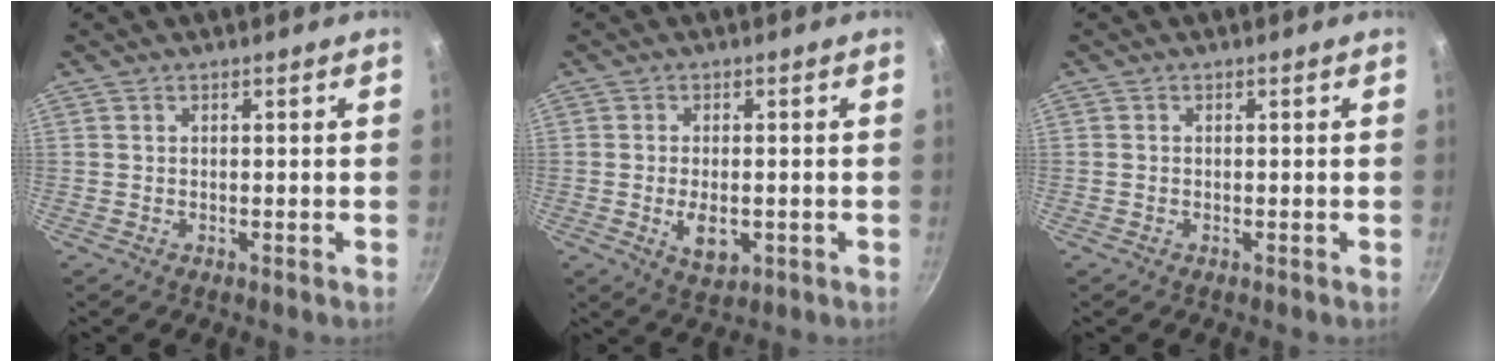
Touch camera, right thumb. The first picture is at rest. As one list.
[{"total": 5.5, "force": [-1.2, 3.0, 4.5], "torque": [-0.074, -0.003, -0.012]}, {"total": 0.0}]